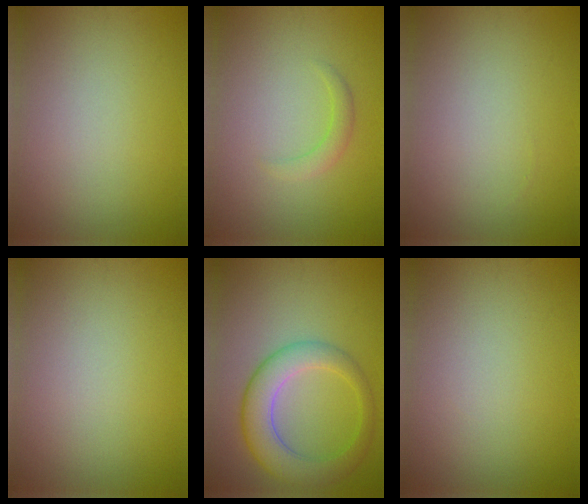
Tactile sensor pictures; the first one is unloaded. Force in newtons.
{"total": 1.4, "press": 1.4, "slide": 0.0}
{"total": 0.0}
{"total": 0.0}
{"total": 5.6, "press": 5.6, "slide": 0.2}
{"total": 0.0}